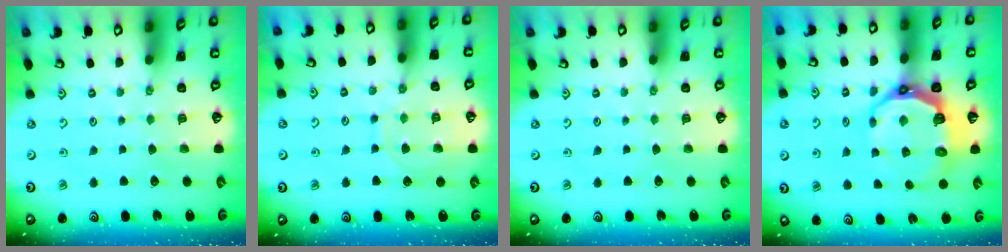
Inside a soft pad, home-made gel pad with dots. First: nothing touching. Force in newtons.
{"total": 9.0, "press": 9.0, "slide": 0.7}
{"total": 0.0}
{"total": 11.4, "press": 10.1, "slide": 5.4}